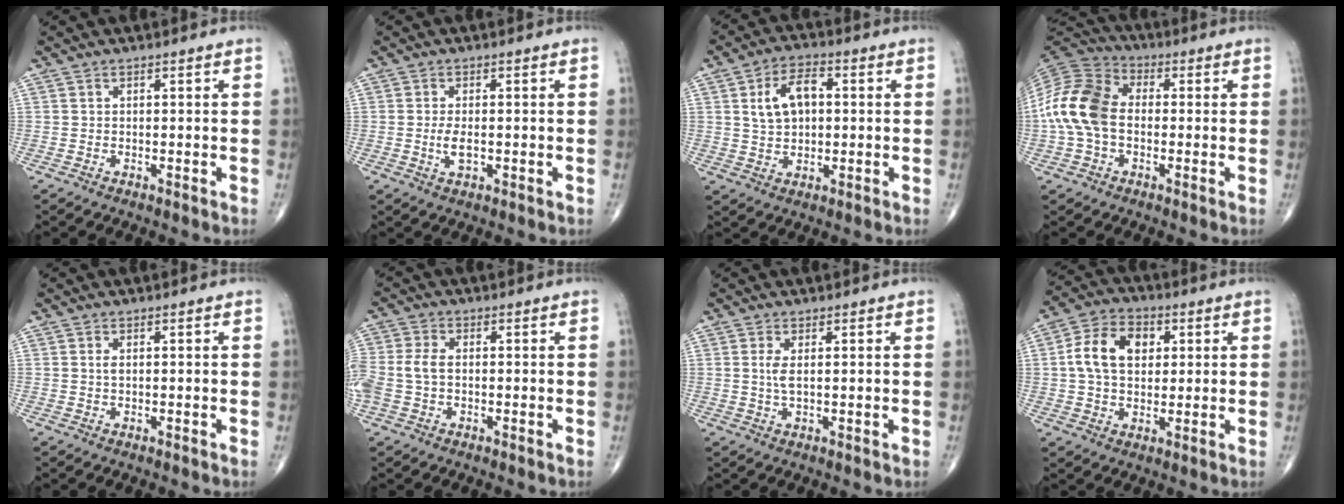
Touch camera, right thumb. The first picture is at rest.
{"total": 3.0, "force": [-0.4, 1.4, 2.6], "torque": [-0.054, -0.004, -0.007]}
{"total": 8.5, "force": [1.5, 5.2, 6.5], "torque": [-0.105, 0.011, 0.026]}
{"total": 13.4, "force": [-0.9, 9.2, 9.7], "torque": [-0.200, 0.035, -0.027]}
{"total": 0.8, "force": [0.1, 0.3, 0.7], "torque": [-0.016, -0.001, 0.001]}
{"total": 6.2, "force": [-0.6, 4.1, 4.6], "torque": [-0.122, 0.014, -0.013]}
{"total": 2.4, "force": [0.6, 0.6, 2.3], "torque": [-0.053, -0.007, 0.015]}
{"total": 10.7, "force": [1.9, 7.5, 7.5], "torque": [-0.120, 0.012, 0.028]}